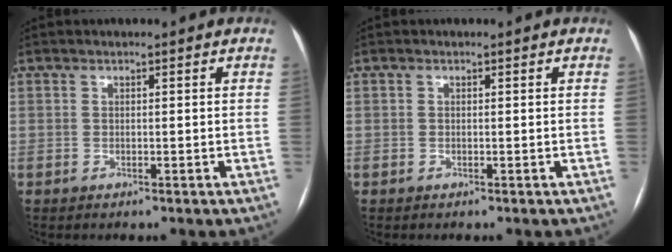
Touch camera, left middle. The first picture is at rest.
{"total": 0.0}